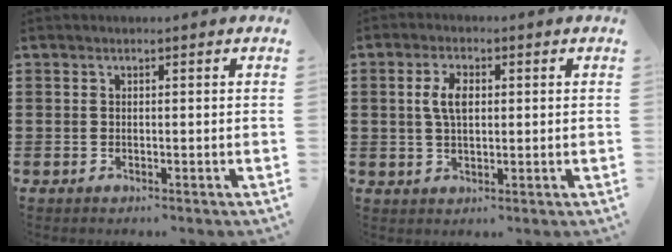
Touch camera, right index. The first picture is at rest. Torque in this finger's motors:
{"motor_torque": [0.94, 0.14, 0.30, 0.11]}